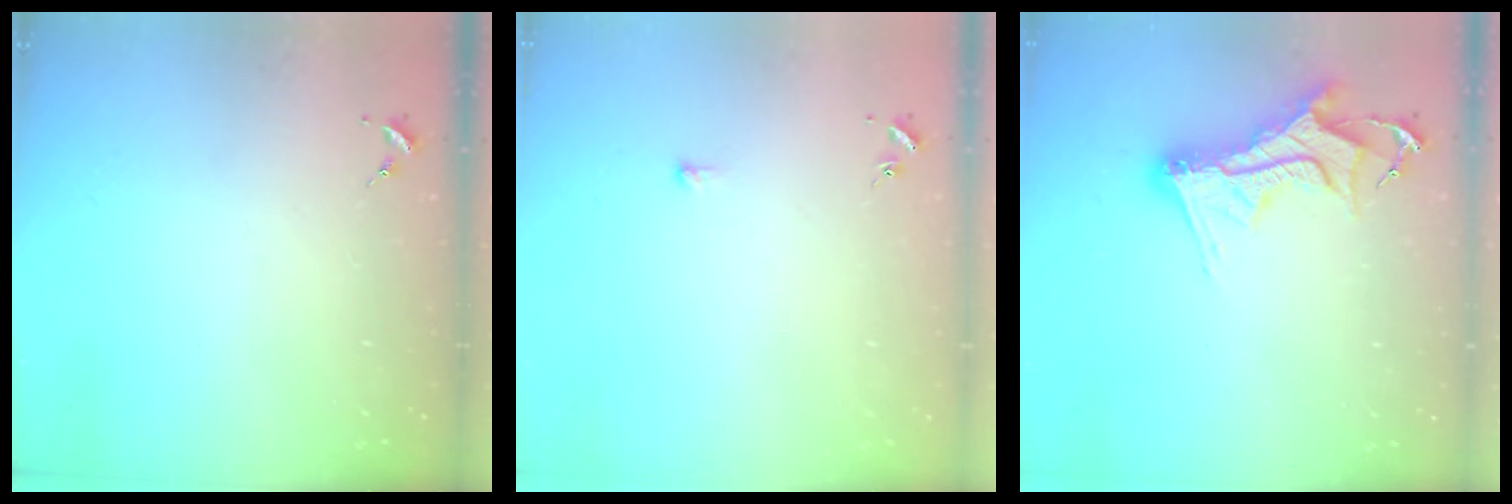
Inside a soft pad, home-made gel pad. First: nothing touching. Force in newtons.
{"total": 2.9, "press": 2.8, "slide": 0.6}
{"total": 12.7, "press": 12.7, "slide": 1.2}